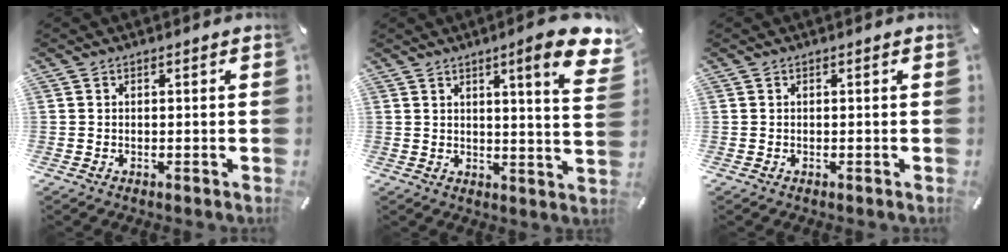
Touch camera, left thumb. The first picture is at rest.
{"total": 11.8, "force": [6.3, 1.7, 9.9], "torque": [-0.140, -0.035, 0.094]}
{"total": 0.0}